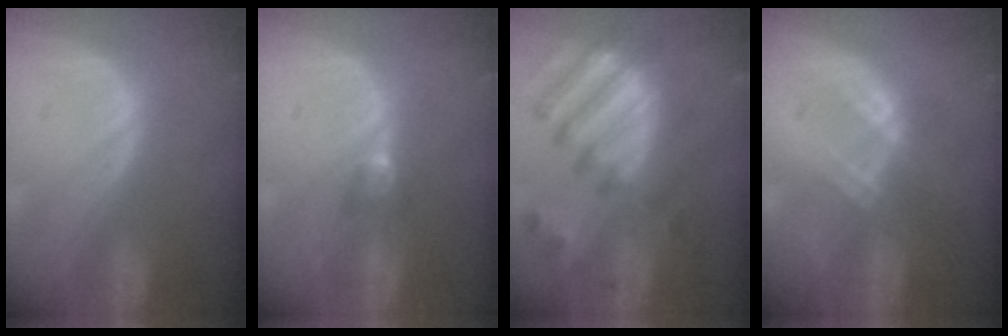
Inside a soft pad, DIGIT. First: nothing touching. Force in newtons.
{"total": 2.7, "press": 2.5, "slide": 0.9}
{"total": 12.3, "press": 10.6, "slide": 6.3}
{"total": 2.7, "press": 2.7, "slide": 0.3}